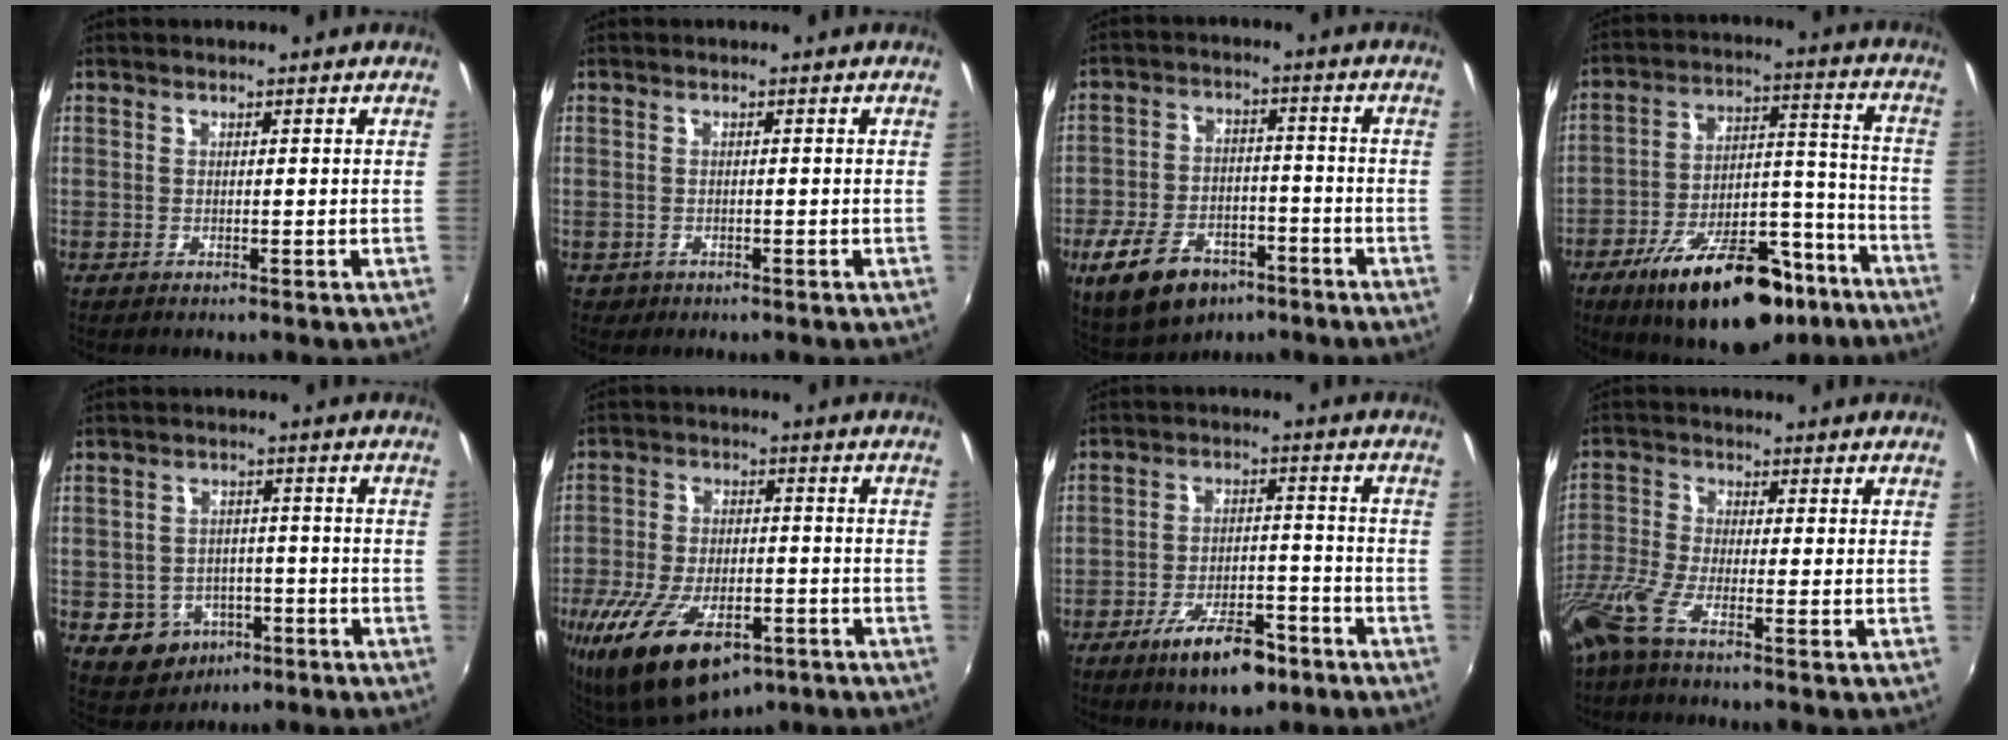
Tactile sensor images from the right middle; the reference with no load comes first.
{"total": 1.5, "force": [-0.7, 1.3, 0.5], "torque": [-0.015, -0.003, -0.007]}
{"total": 13.9, "force": [-8.2, 7.9, 7.9], "torque": [-0.178, -0.007, -0.131]}
{"total": 23.7, "force": [-15.7, 9.7, 14.9], "torque": [-0.241, 0.008, -0.222]}
{"total": 8.7, "force": [-4.2, 6.9, 3.2], "torque": [-0.083, 0.009, -0.042]}
{"total": 18.5, "force": [-10.4, 8.5, 12.8], "torque": [-0.263, -0.039, -0.168]}
{"total": 10.6, "force": [-6.8, 3.8, 7.2], "torque": [-0.138, -0.001, -0.103]}
{"total": 6.5, "force": [-4.7, 0.1, 4.5], "torque": [-0.106, -0.021, -0.100]}